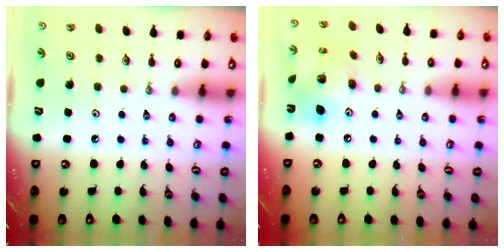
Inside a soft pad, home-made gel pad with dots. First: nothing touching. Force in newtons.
{"total": 13.4, "press": 13.3, "slide": 1.2}